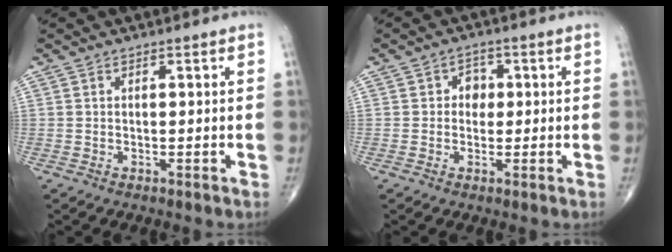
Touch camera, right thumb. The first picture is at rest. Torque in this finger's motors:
{"motor_torque": [-0.54, -0.05, 0.00, 0.00, 0.02]}